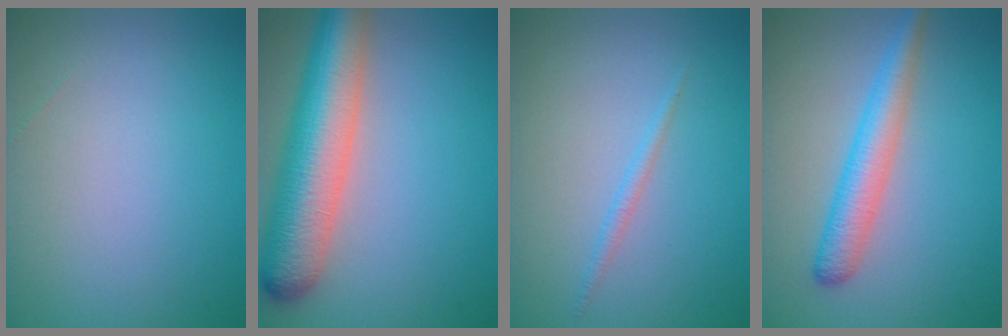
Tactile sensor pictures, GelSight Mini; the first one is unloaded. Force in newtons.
{"total": 9.0, "press": 9.0, "slide": 0.6}
{"total": 0.9, "press": 0.9, "slide": 0.1}
{"total": 3.7, "press": 3.7, "slide": 0.1}